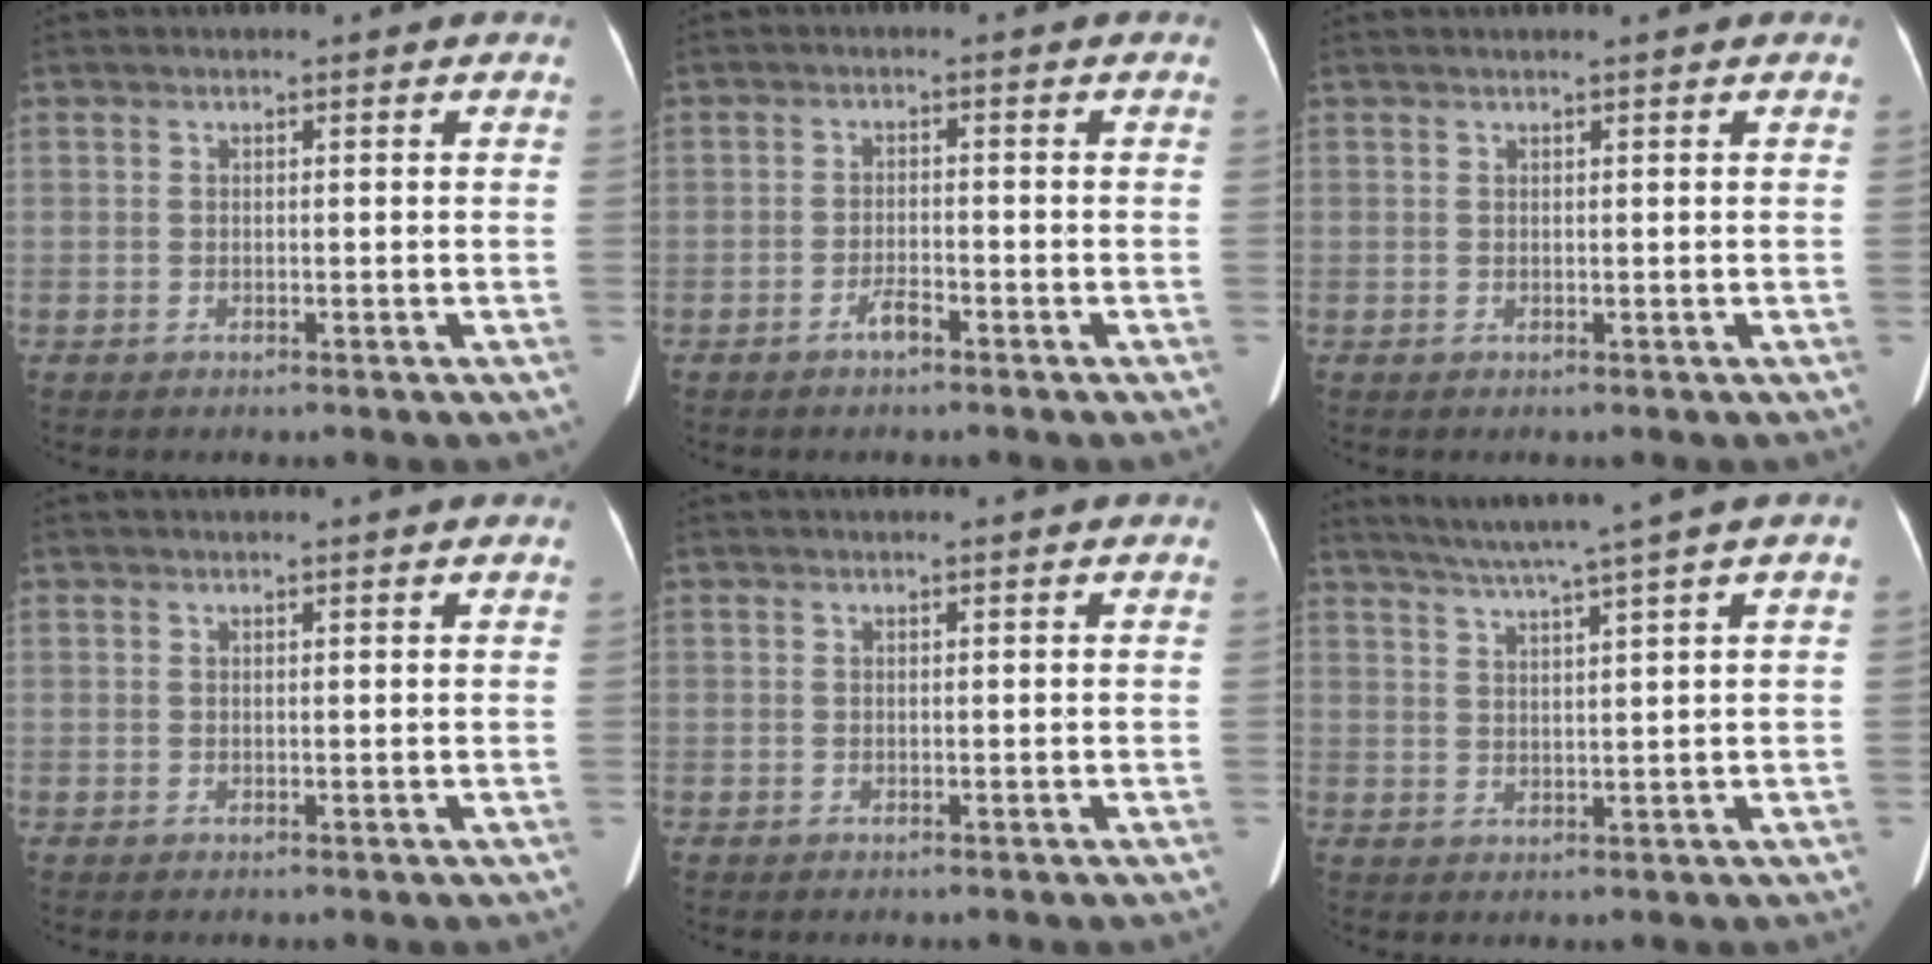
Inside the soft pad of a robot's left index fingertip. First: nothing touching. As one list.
[{"total": 2.1, "force": [-1.8, 0.4, 1.1], "torque": [-0.025, -0.005, -0.033]}, {"total": 0.5, "force": [-0.5, -0.2, 0.0], "torque": [-0.002, 0.007, 0.003]}, {"total": 1.3, "force": [1.2, -0.1, 0.5], "torque": [-0.008, 0.007, 0.014]}, {"total": 1.0, "force": [-1.0, -0.1, -0.3], "torque": [0.004, 0.000, -0.007]}, {"total": 6.5, "force": [4.5, -1.9, 4.2], "torque": [-0.071, 0.007, 0.076]}]